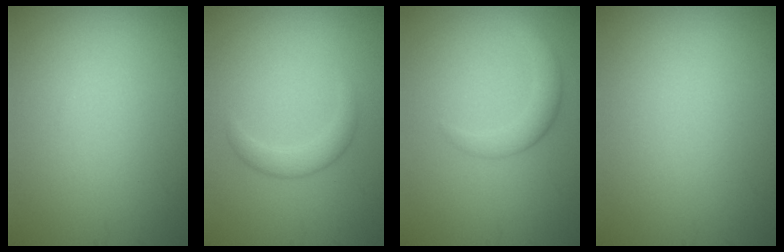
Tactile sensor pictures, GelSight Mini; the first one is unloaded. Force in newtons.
{"total": 2.1, "press": 2.1, "slide": 0.1}
{"total": 2.5, "press": 2.5, "slide": 0.0}
{"total": 0.0}